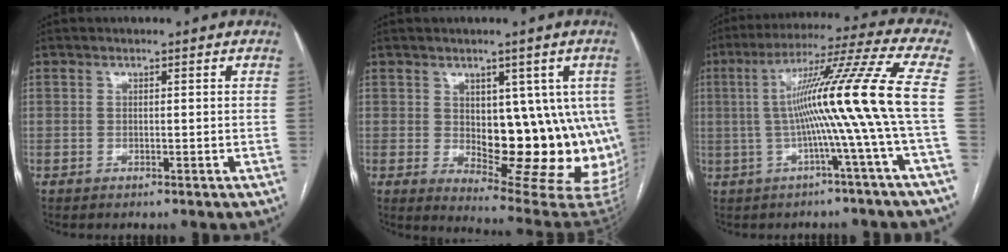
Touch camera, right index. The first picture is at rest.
{"total": 16.1, "force": [0.9, 7.7, 14.1], "torque": [-0.139, -0.002, 0.030]}
{"total": 15.1, "force": [-1.0, -3.1, 14.7], "torque": [-0.234, 0.017, -0.020]}